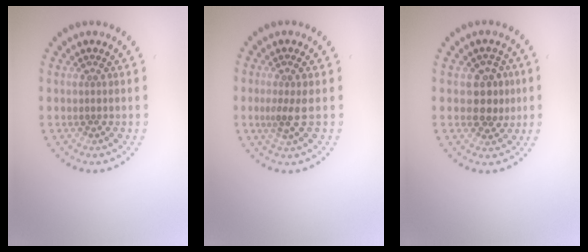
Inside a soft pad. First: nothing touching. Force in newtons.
{"total": 1.6, "press": 1.3, "slide": 1.0}
{"total": 2.8, "press": 2.7, "slide": 0.9}